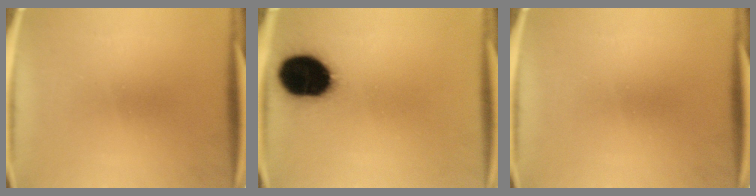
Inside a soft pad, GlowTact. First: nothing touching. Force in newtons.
{"total": 19.4}
{"total": 0.0}